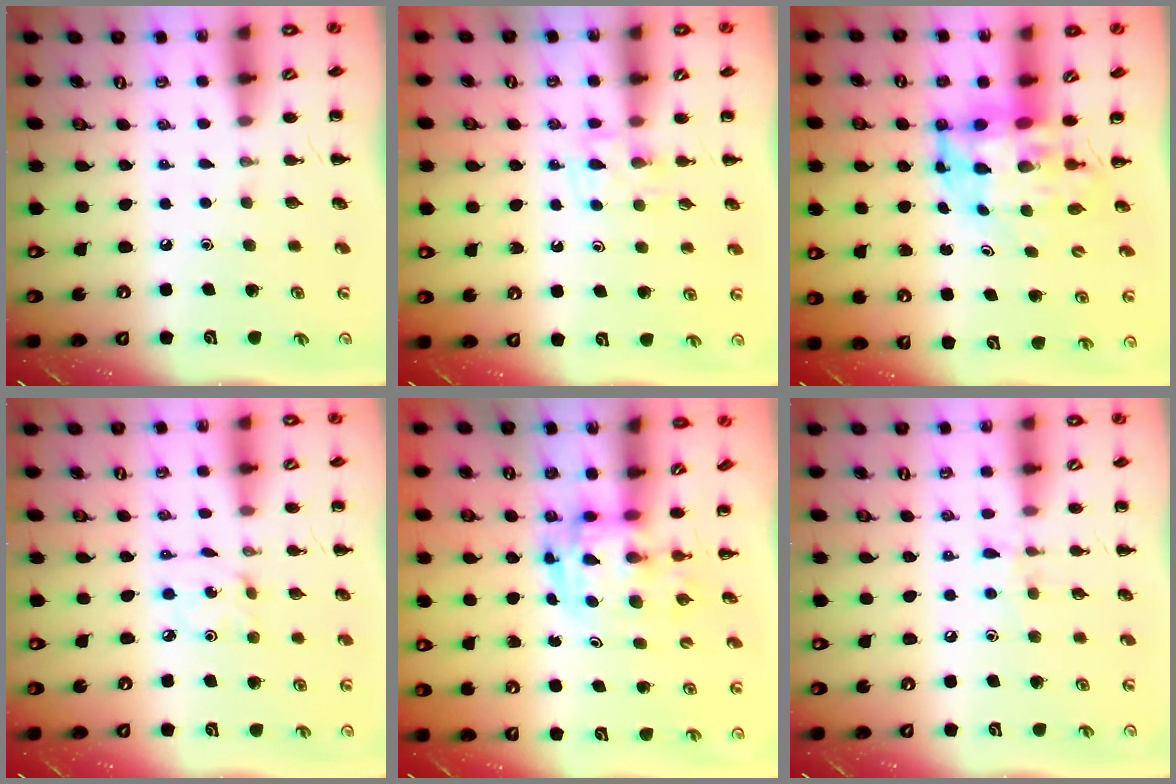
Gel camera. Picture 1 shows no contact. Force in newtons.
{"total": 5.7, "press": 5.5, "slide": 1.5}
{"total": 7.2, "press": 6.9, "slide": 2.2}
{"total": 1.8, "press": 1.7, "slide": 0.5}
{"total": 3.0, "press": 3.0, "slide": 0.5}
{"total": 6.6, "press": 6.3, "slide": 2.0}